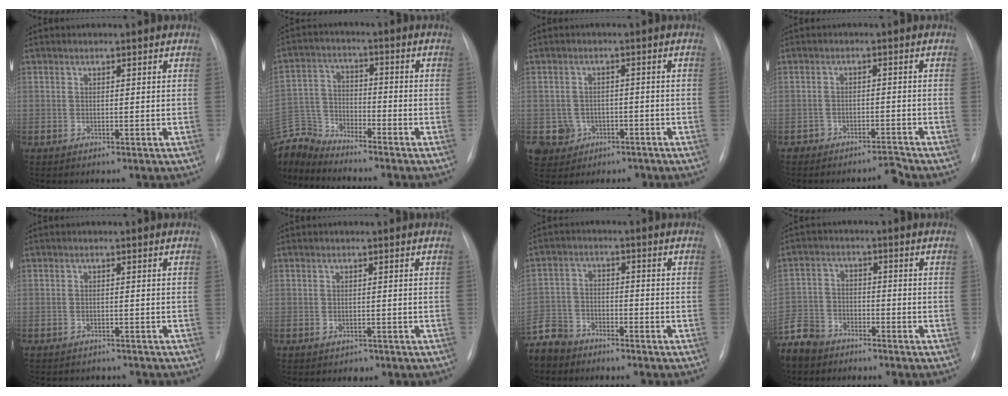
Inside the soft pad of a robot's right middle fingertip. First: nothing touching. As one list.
[{"total": 9.0, "force": [-9.0, 0.4, 0.2], "torque": [-0.015, 0.011, -0.179]}, {"total": 5.1, "force": [-2.0, 4.7, 0.2], "torque": [-0.004, 0.013, -0.025]}, {"total": 2.4, "force": [-2.3, 0.0, -0.5], "torque": [0.018, -0.005, -0.037]}, {"total": 4.6, "force": [-4.3, 1.4, 0.5], "torque": [-0.001, 0.000, -0.052]}, {"total": 1.1, "force": [-0.8, 0.7, 0.0], "torque": [-0.004, 0.002, -0.010]}, {"total": 9.1, "force": [-8.2, 3.9, 0.5], "torque": [-0.025, 0.002, -0.160]}, {"total": 9.3, "force": [-7.7, 4.8, 1.9], "torque": [-0.056, -0.004, -0.144]}]